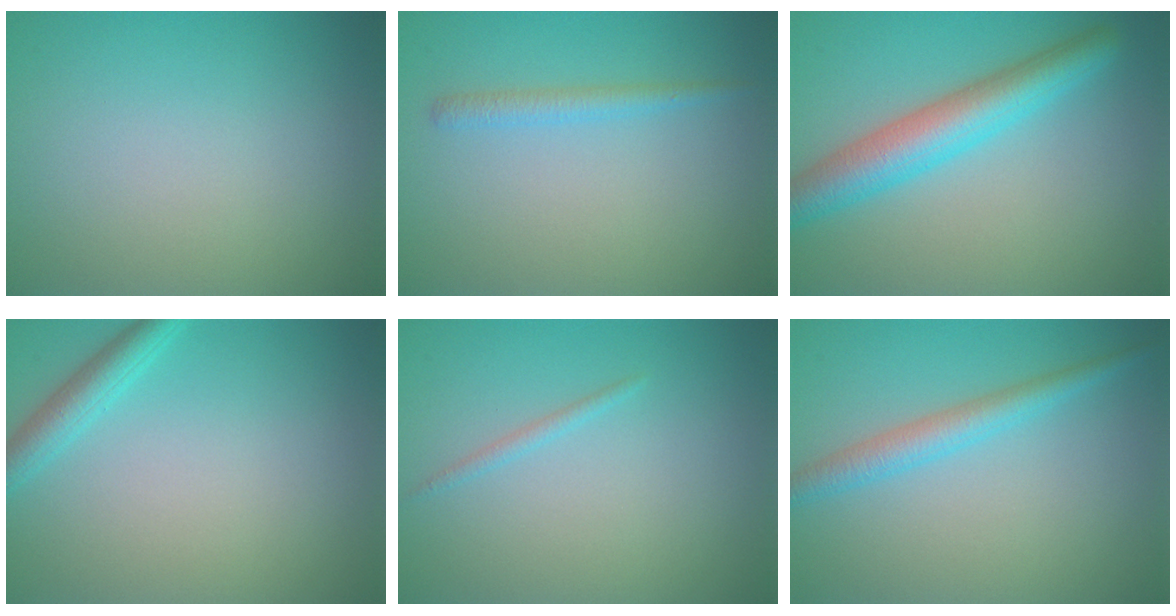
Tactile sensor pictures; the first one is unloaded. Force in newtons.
{"total": 1.5, "press": 1.5, "slide": 0.1}
{"total": 5.7, "press": 5.7, "slide": 0.2}
{"total": 2.4, "press": 2.4, "slide": 0.1}
{"total": 0.8, "press": 0.8, "slide": 0.0}
{"total": 2.7, "press": 2.7, "slide": 0.2}